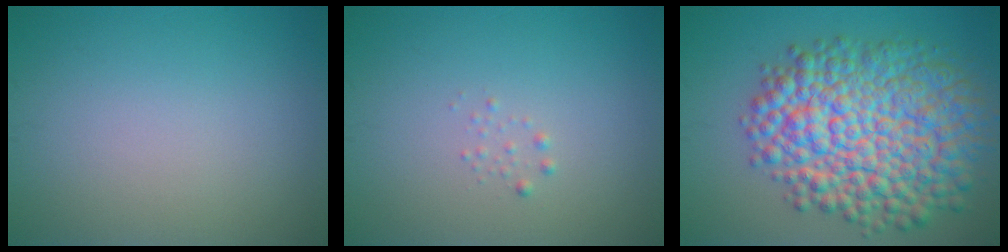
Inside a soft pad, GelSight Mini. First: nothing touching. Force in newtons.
{"total": 0.6, "press": 0.6, "slide": 0.0}
{"total": 12.5, "press": 12.4, "slide": 0.3}